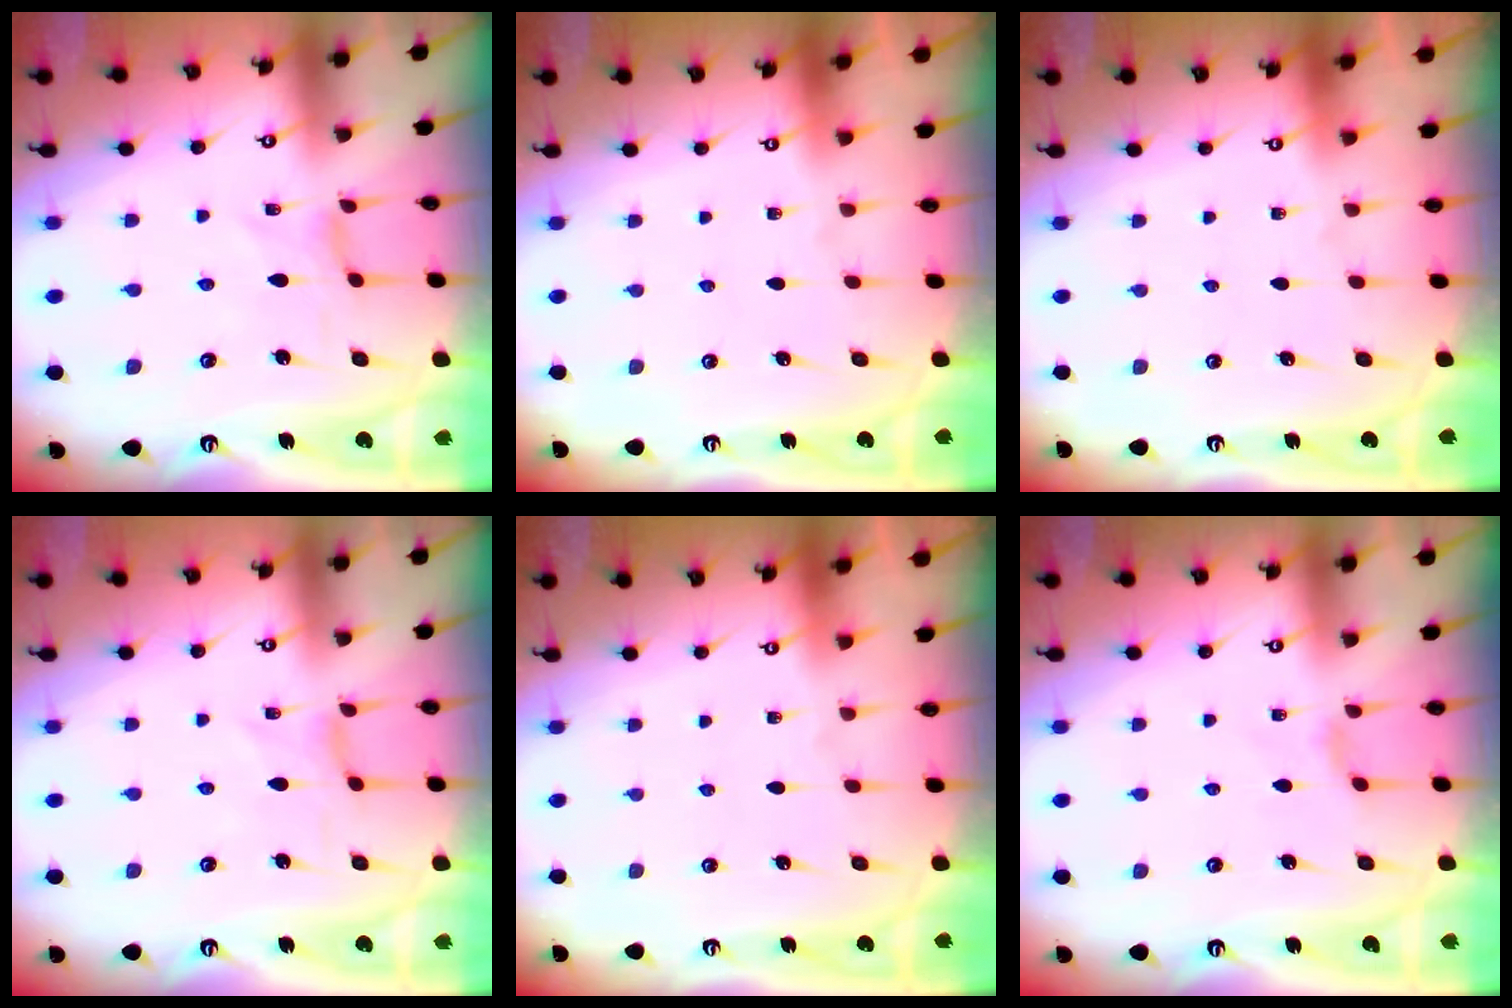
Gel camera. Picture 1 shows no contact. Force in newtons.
{"total": 0.0}
{"total": 0.0}
{"total": 0.0}
{"total": 0.0}
{"total": 1.4, "press": 1.3, "slide": 0.5}